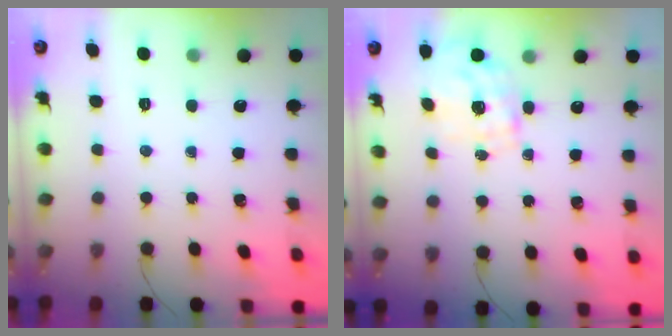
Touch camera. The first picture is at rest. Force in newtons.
{"total": 1.6, "press": 1.4, "slide": 0.8}